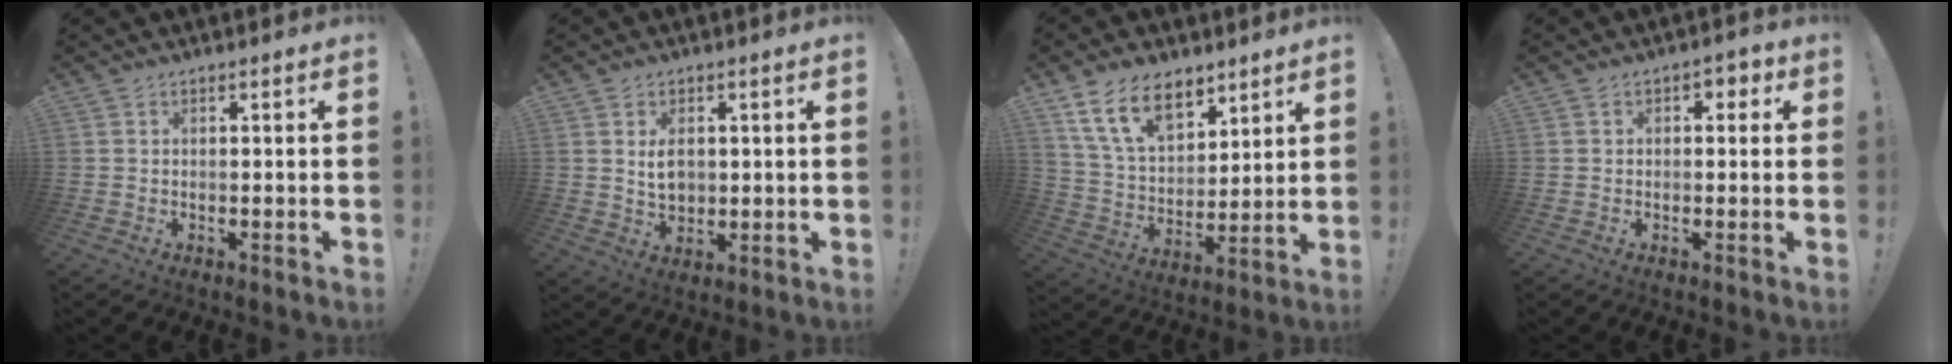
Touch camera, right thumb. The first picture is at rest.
{"total": 5.5, "force": [1.1, 4.3, 3.3], "torque": [-0.037, -0.005, 0.019]}
{"total": 16.3, "force": [9.9, 9.2, 9.1], "torque": [-0.160, -0.046, 0.187]}
{"total": 2.6, "force": [-0.1, 2.0, 1.6], "torque": [-0.012, 0.003, -0.008]}